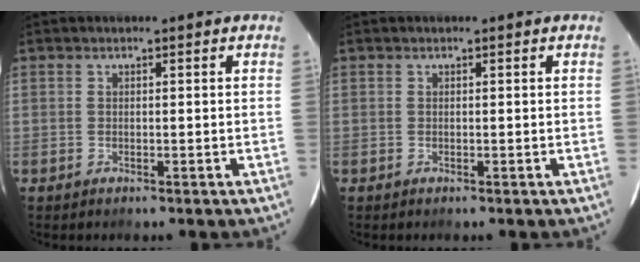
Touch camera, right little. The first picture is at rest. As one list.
[{"total": 0.0}]